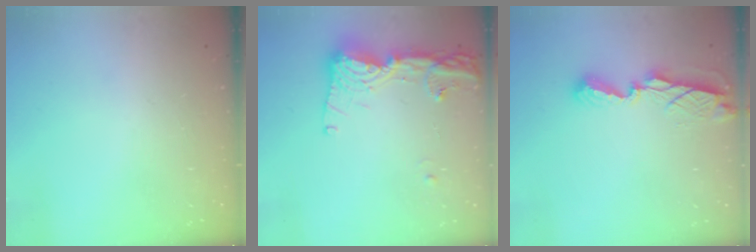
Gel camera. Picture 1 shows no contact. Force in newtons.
{"total": 14.5, "press": 14.4, "slide": 1.7}
{"total": 7.7, "press": 7.7, "slide": 0.7}